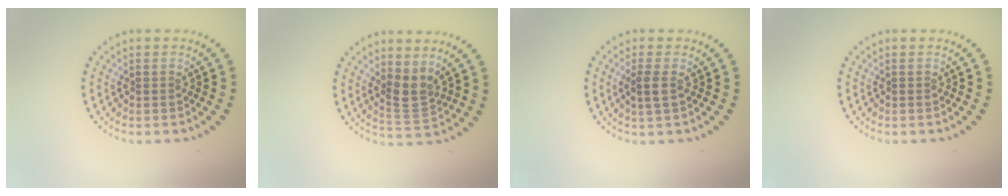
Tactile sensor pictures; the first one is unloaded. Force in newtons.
{"total": 2.8, "press": 2.2, "slide": 1.6}
{"total": 1.5, "press": 1.4, "slide": 0.6}
{"total": 0.0}